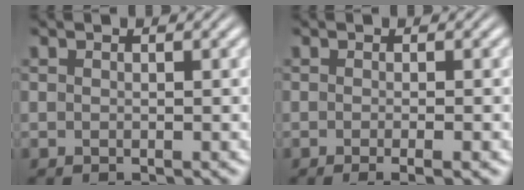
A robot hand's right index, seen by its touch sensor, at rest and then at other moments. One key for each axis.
{"total": 1.9, "fx": -1.4, "fy": 0.1, "fz": 1.4, "tx": -0.019, "ty": 0.000, "tz": -0.024}